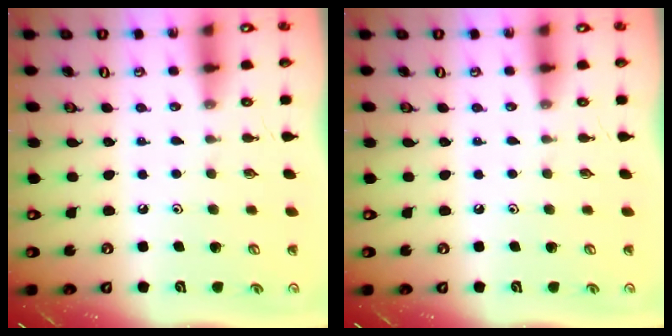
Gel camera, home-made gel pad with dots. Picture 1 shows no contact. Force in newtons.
{"total": 0.0}